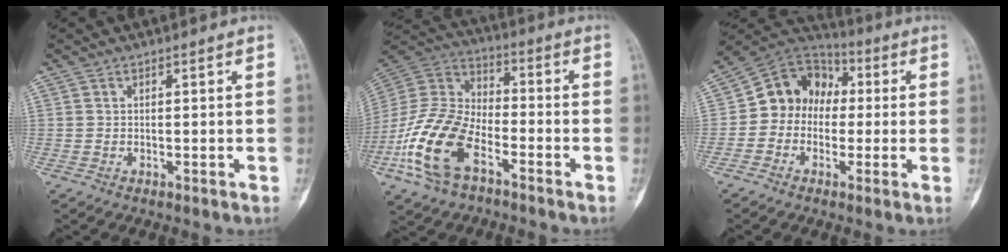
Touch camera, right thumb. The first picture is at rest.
{"total": 17.6, "force": [-7.9, 9.5, 12.5], "torque": [-0.256, 0.044, -0.160]}
{"total": 11.8, "force": [-0.2, 10.0, 6.2], "torque": [-0.065, 0.039, -0.019]}